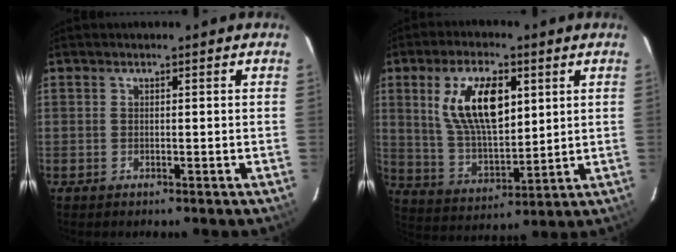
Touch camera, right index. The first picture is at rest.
{"total": 14.2, "force": [5.0, 6.4, 11.7], "torque": [-0.220, 0.006, 0.102]}